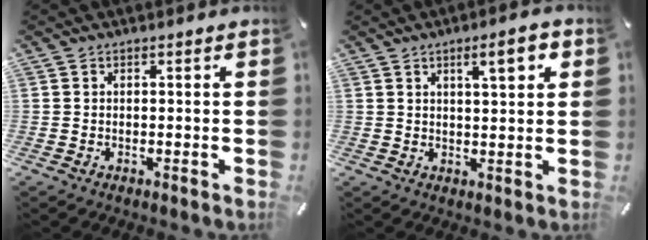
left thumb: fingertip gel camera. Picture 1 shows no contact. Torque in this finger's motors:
{"motor_torque": [1.08, 1.25, 0.72, -0.64, 0.26]}